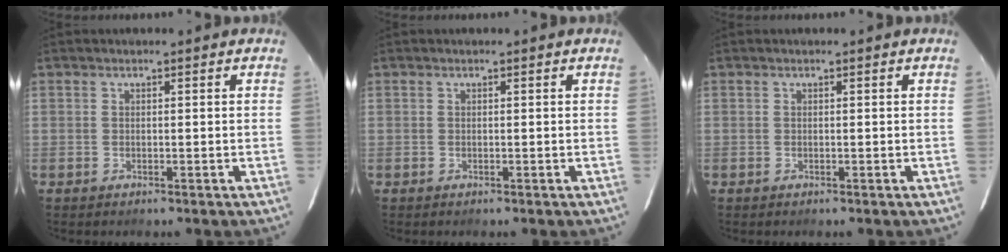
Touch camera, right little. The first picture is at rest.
{"total": 0.0}
{"total": 0.0}